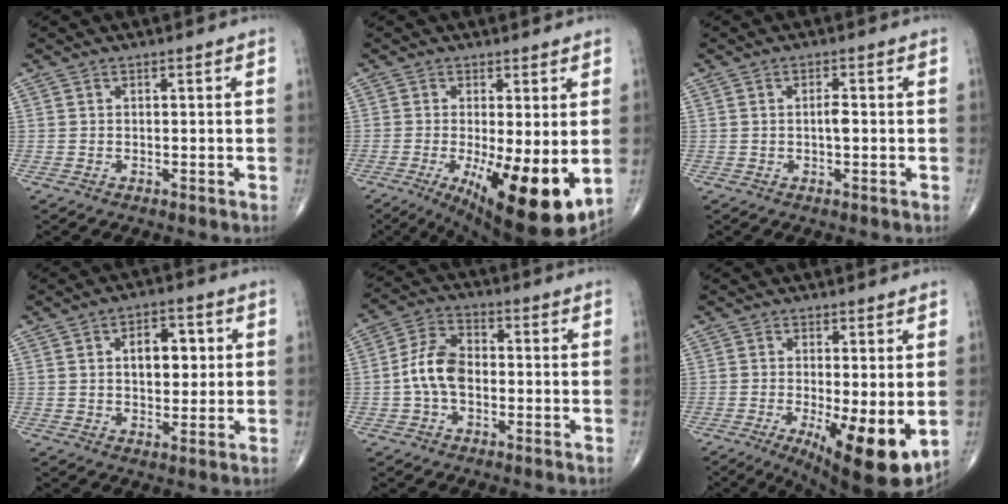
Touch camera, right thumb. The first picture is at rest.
{"total": 16.1, "force": [-3.5, 4.9, 14.9], "torque": [-0.206, -0.029, -0.034]}
{"total": 2.1, "force": [-0.2, 0.8, 1.9], "torque": [-0.032, 0.003, -0.007]}
{"total": 7.9, "force": [1.5, 4.7, 6.1], "torque": [-0.059, 0.002, 0.021]}
{"total": 8.2, "force": [-1.2, 5.2, 6.3], "torque": [-0.118, 0.025, -0.032]}
{"total": 12.7, "force": [-2.9, 3.7, 11.8], "torque": [-0.175, -0.027, -0.034]}